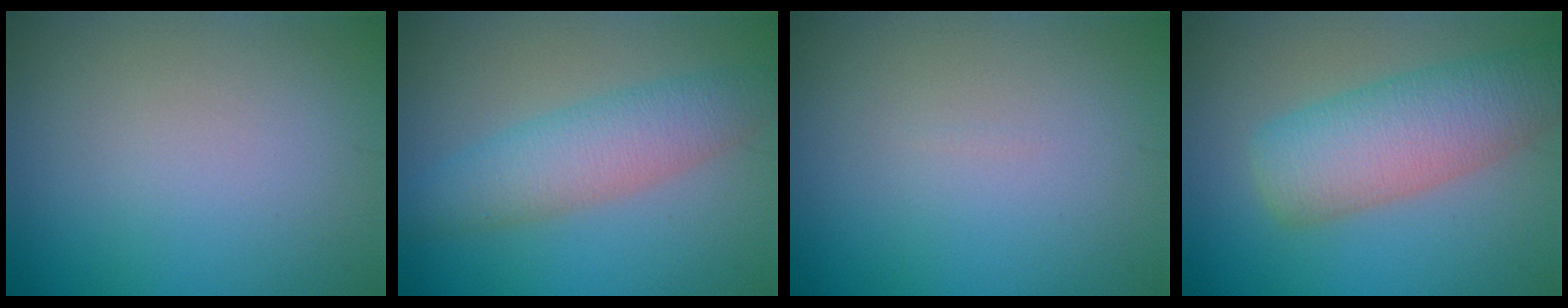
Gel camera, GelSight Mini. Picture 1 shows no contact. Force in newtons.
{"total": 4.8, "press": 4.8, "slide": 0.2}
{"total": 0.0}
{"total": 6.8, "press": 6.8, "slide": 0.5}